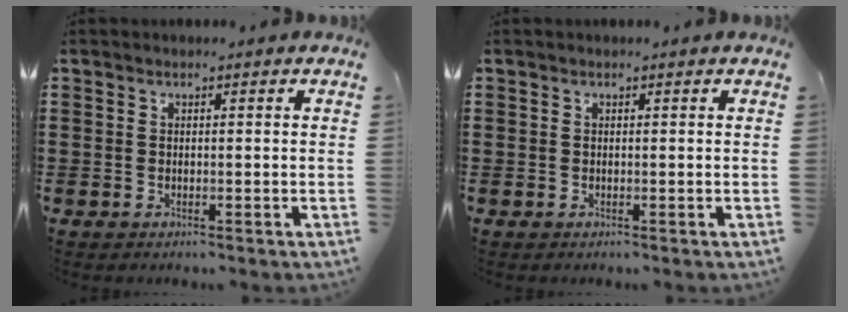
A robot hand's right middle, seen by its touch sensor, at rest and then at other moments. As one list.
[{"total": 0.0}]